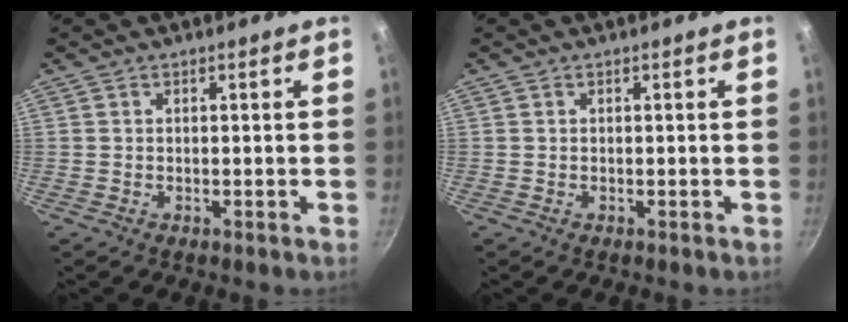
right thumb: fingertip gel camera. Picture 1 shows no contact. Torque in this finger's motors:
{"motor_torque": [0.00, 0.00, 0.00, 0.00, 0.03]}